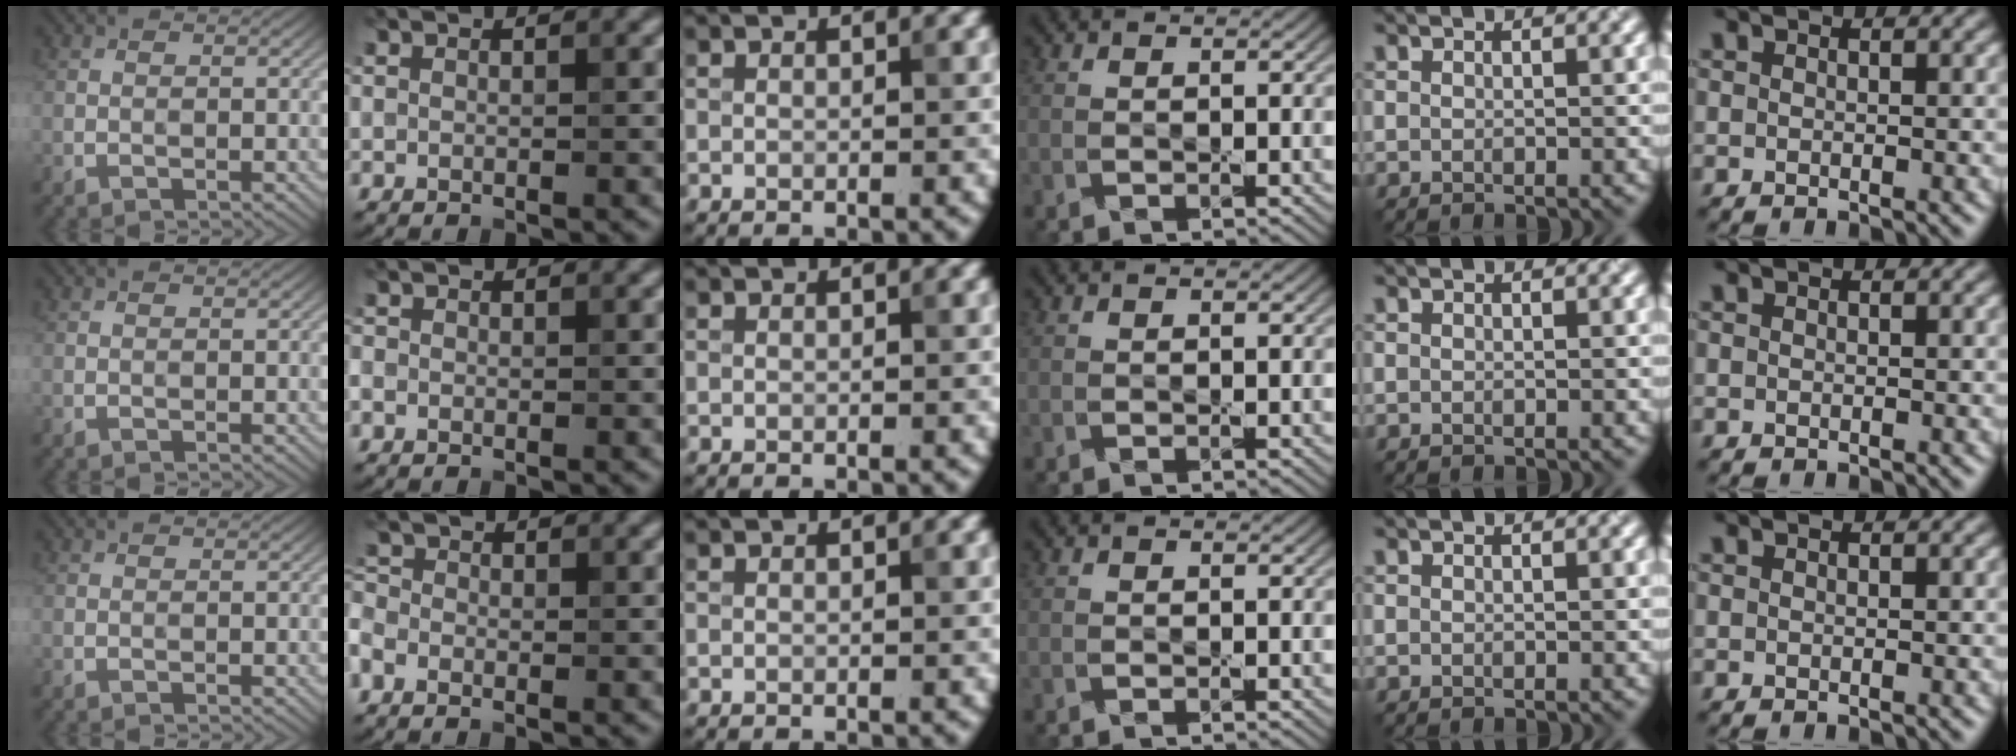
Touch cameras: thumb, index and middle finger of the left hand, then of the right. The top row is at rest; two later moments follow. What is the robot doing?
{"motion": "press", "object": "calculator"}